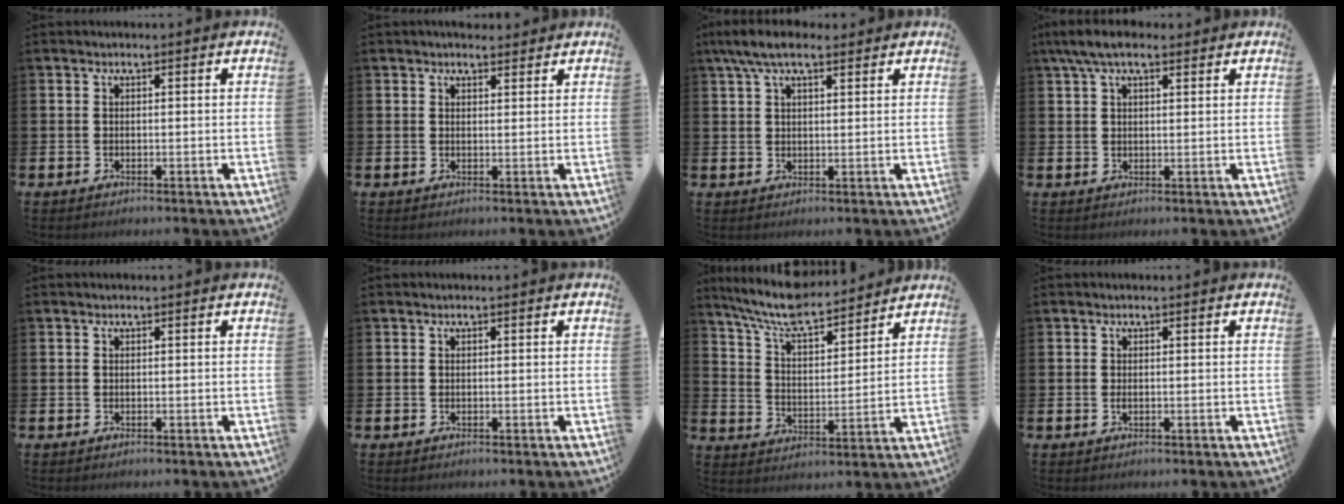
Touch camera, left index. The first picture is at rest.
{"total": 2.4, "force": [2.3, 0.6, 0.0], "torque": [0.005, -0.008, 0.041]}
{"total": 6.1, "force": [4.6, 2.1, 3.3], "torque": [-0.073, -0.004, 0.084]}
{"total": 5.2, "force": [3.9, 1.9, 2.8], "torque": [-0.061, -0.001, 0.071]}
{"total": 0.0}
{"total": 0.0}
{"total": 8.8, "force": [8.2, 1.4, 2.9], "torque": [-0.093, -0.048, 0.146]}
{"total": 0.6, "force": [-0.1, 0.2, 0.5], "torque": [-0.011, 0.001, -0.002]}